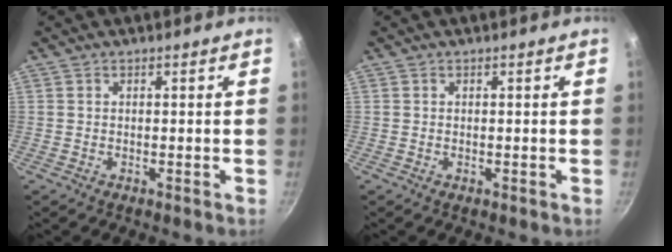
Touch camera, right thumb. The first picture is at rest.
{"total": 0.0}